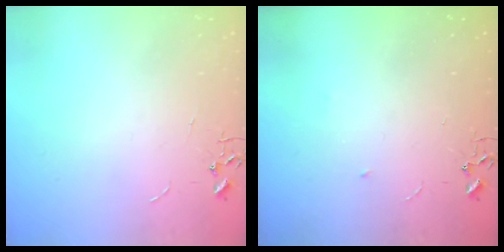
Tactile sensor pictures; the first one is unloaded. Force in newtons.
{"total": 4.0, "press": 3.9, "slide": 0.9}